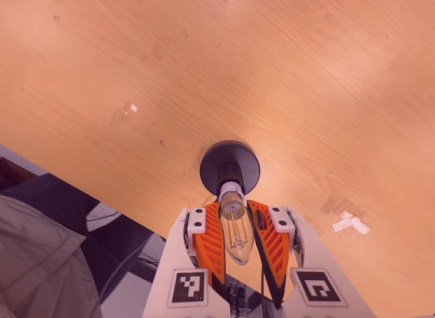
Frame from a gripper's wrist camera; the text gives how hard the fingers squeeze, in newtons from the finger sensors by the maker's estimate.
{"total": 20.4, "left": 20.3, "right": 20.5}